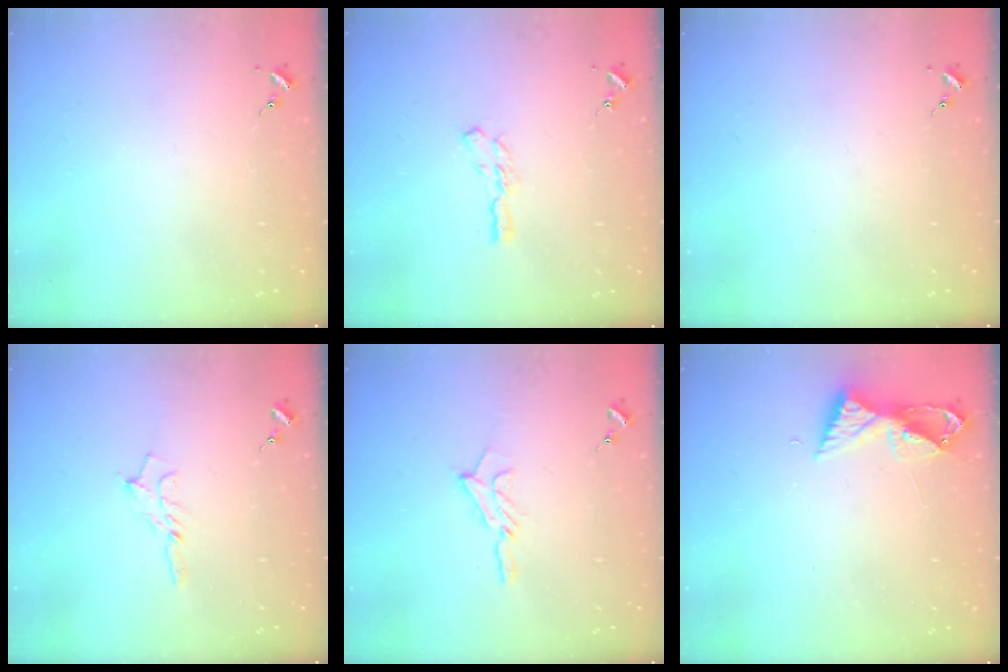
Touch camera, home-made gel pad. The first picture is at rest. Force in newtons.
{"total": 6.1, "press": 6.1, "slide": 0.2}
{"total": 0.0}
{"total": 5.9, "press": 5.9, "slide": 0.7}
{"total": 8.2, "press": 8.2, "slide": 0.6}
{"total": 8.3, "press": 8.2, "slide": 0.6}